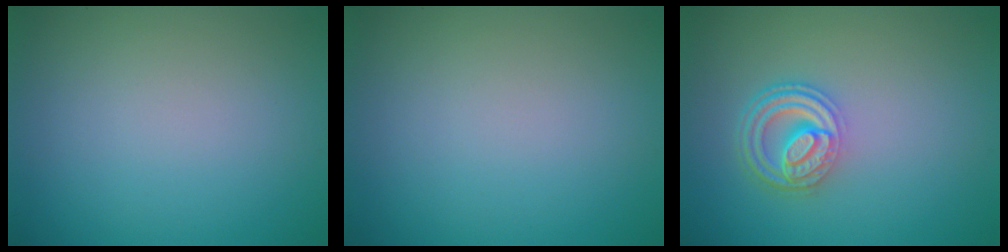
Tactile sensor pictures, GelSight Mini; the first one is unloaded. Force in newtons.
{"total": 0.0}
{"total": 4.5, "press": 3.4, "slide": 2.9}